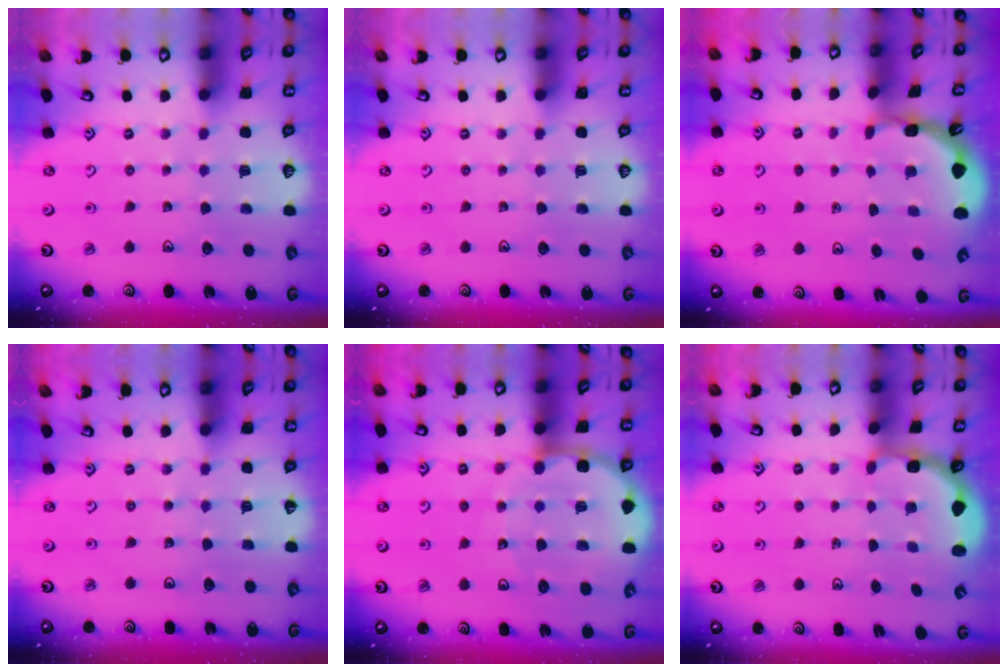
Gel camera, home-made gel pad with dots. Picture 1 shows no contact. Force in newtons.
{"total": 0.0}
{"total": 1.6, "press": 1.6, "slide": 0.2}
{"total": 2.1, "press": 2.1, "slide": 0.2}
{"total": 13.7, "press": 13.4, "slide": 3.0}
{"total": 3.0, "press": 2.6, "slide": 1.5}